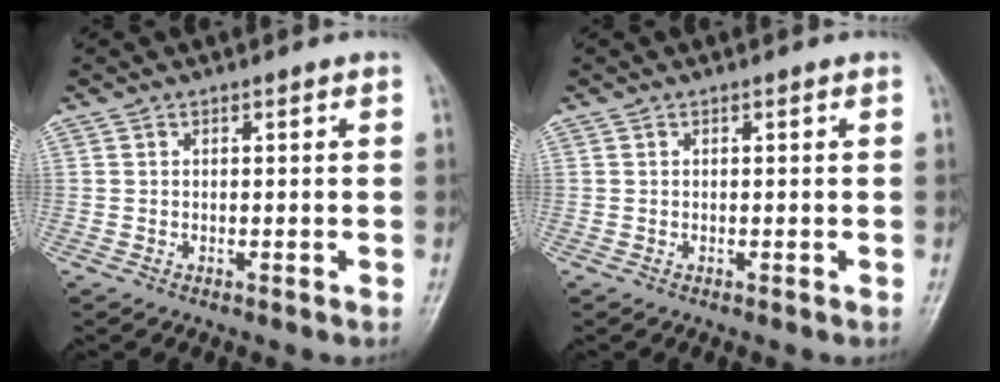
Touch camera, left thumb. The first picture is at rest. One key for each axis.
{"total": 0.0}